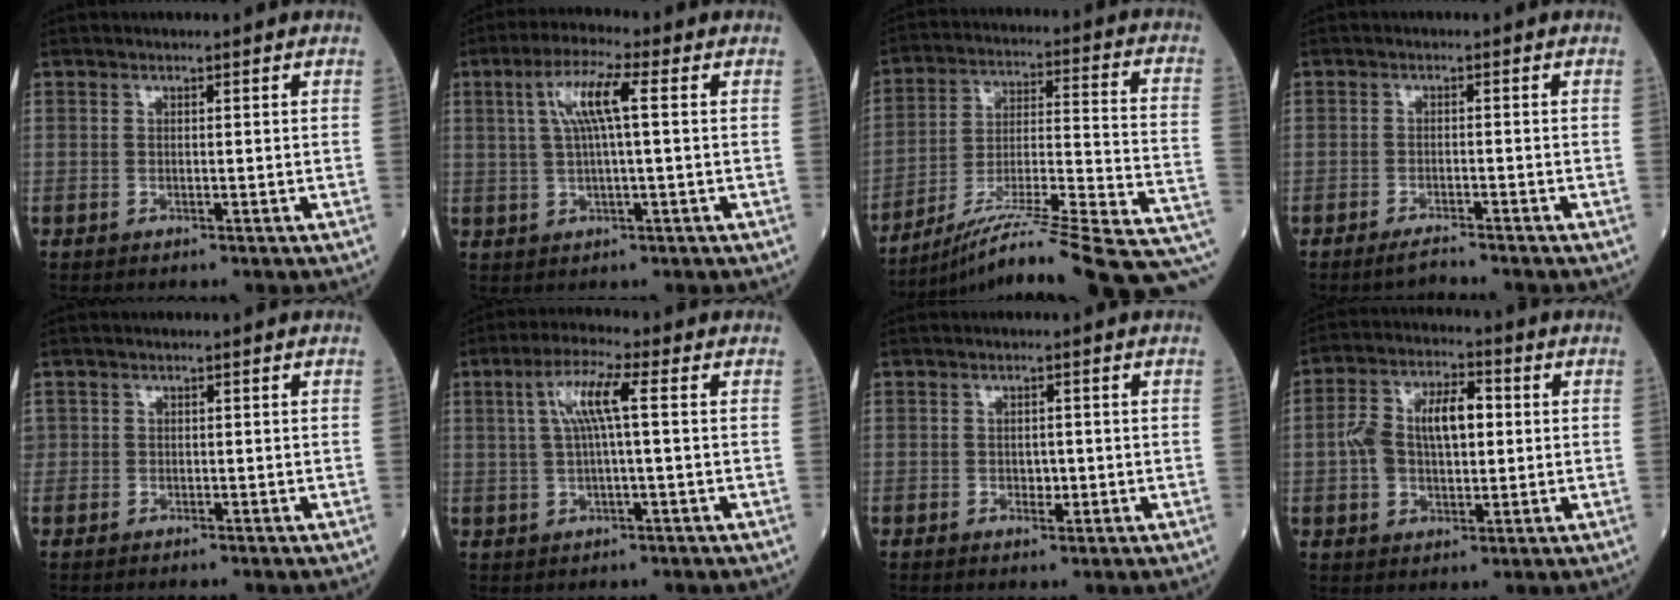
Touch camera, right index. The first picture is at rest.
{"total": 7.0, "force": [1.7, 0.6, 6.8], "torque": [-0.135, 0.015, 0.032]}
{"total": 25.2, "force": [-19.8, 0.6, 15.5], "torque": [-0.162, 0.003, -0.303]}
{"total": 2.0, "force": [-1.9, -0.3, 0.5], "torque": [-0.014, -0.005, -0.035]}
{"total": 0.7, "force": [-0.4, 0.6, -0.1], "torque": [-0.002, 0.005, -0.011]}
{"total": 6.5, "force": [1.3, 0.4, 6.3], "torque": [-0.126, 0.017, 0.026]}
{"total": 1.7, "force": [-0.4, 1.0, 1.3], "torque": [-0.017, 0.001, -0.004]}
{"total": 10.3, "force": [0.7, 5.2, 8.8], "torque": [-0.172, 0.028, 0.015]}